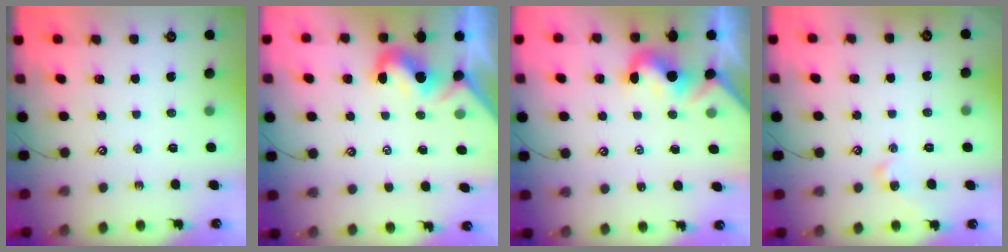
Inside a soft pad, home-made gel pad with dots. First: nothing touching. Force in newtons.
{"total": 2.2, "press": 2.1, "slide": 0.6}
{"total": 1.5, "press": 1.4, "slide": 0.3}
{"total": 2.1, "press": 2.0, "slide": 0.6}